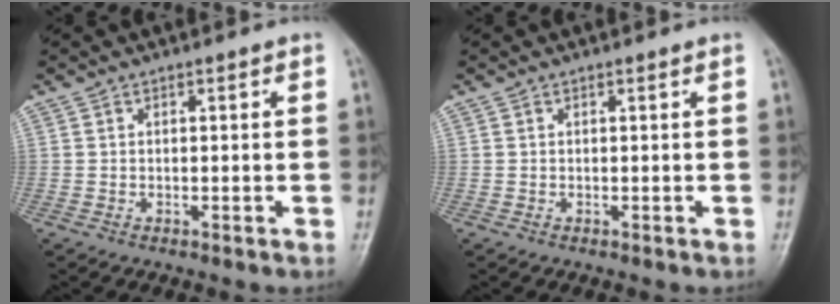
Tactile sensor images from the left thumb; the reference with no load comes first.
{"total": 0.0}